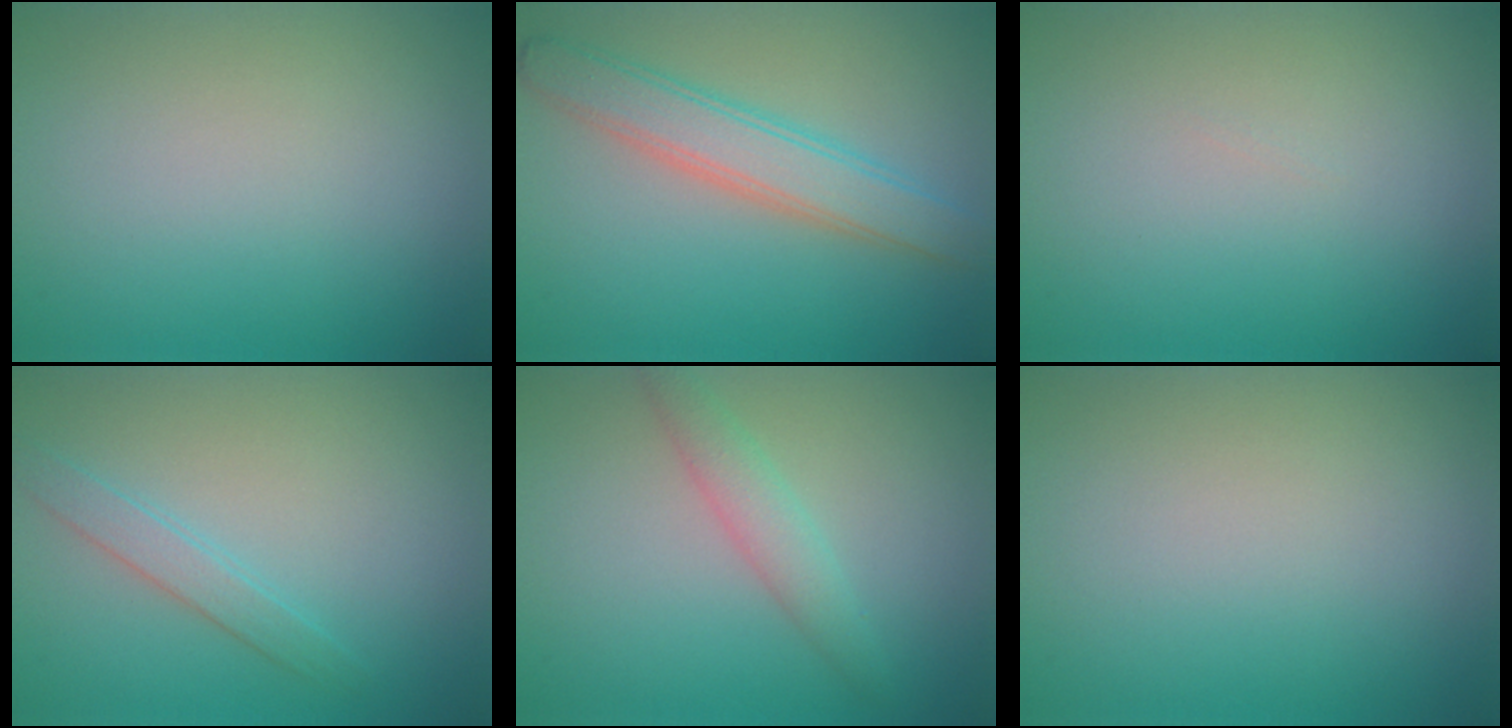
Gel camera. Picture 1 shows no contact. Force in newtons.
{"total": 4.5, "press": 4.5, "slide": 0.3}
{"total": 0.0}
{"total": 1.8, "press": 1.8, "slide": 0.0}
{"total": 2.3, "press": 2.3, "slide": 0.1}
{"total": 0.0}